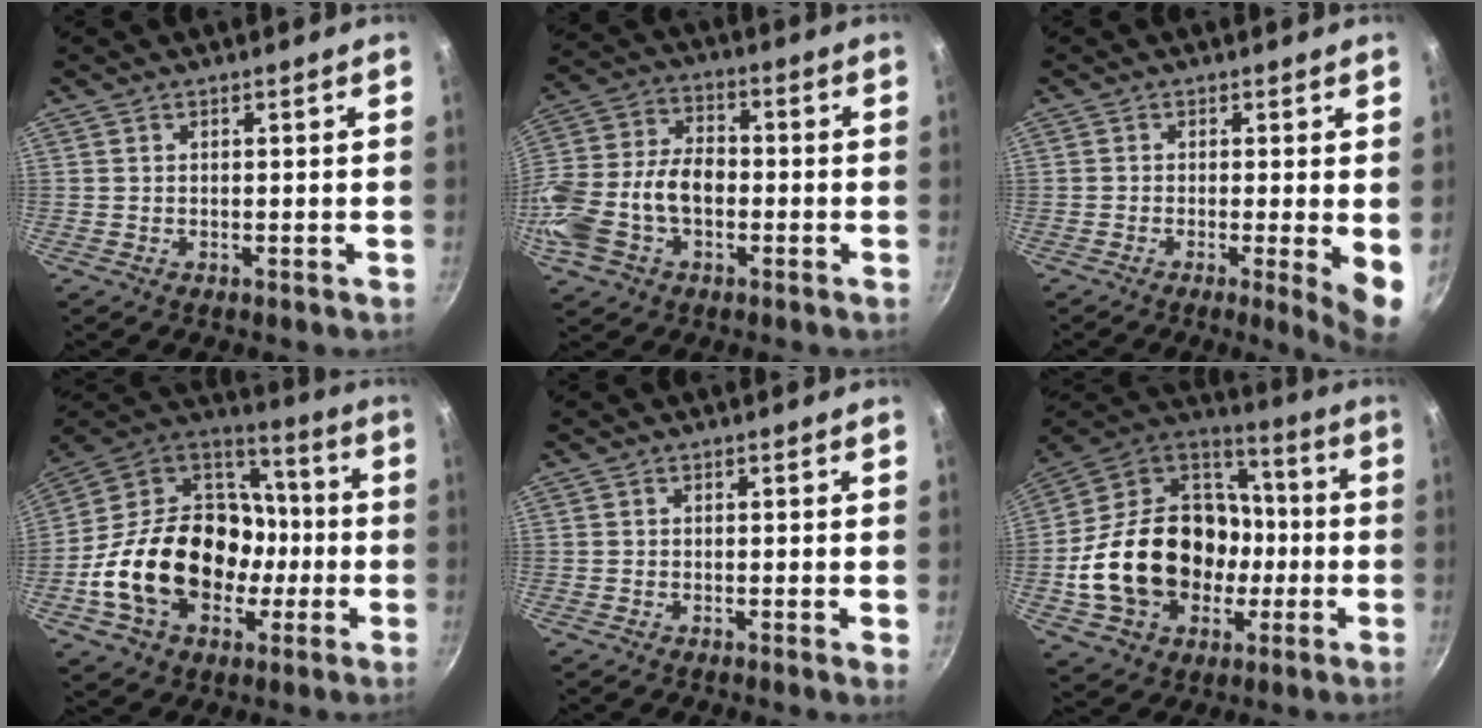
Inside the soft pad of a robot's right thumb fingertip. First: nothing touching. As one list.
[{"total": 16.6, "force": [-3.7, 11.0, 11.8], "torque": [-0.230, 0.039, -0.075]}, {"total": 6.4, "force": [-0.8, 0.8, 6.3], "torque": [-0.081, -0.013, -0.011]}, {"total": 27.9, "force": [-5.5, 20.6, 18.1], "torque": [-0.290, 0.059, -0.078]}, {"total": 1.2, "force": [-0.2, 0.1, 1.2], "torque": [-0.018, -0.004, -0.007]}, {"total": 27.4, "force": [-4.1, 20.9, 17.3], "torque": [-0.279, 0.055, -0.052]}]